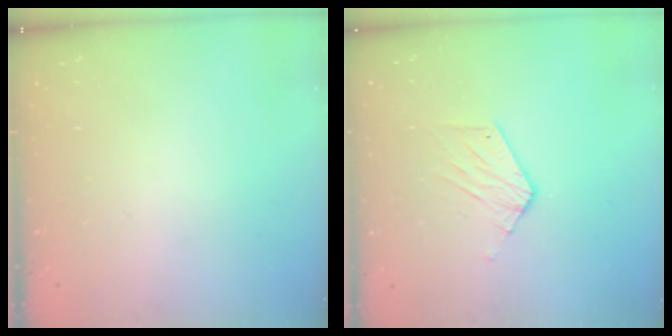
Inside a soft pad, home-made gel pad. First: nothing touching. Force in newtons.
{"total": 6.4, "press": 6.4, "slide": 0.2}